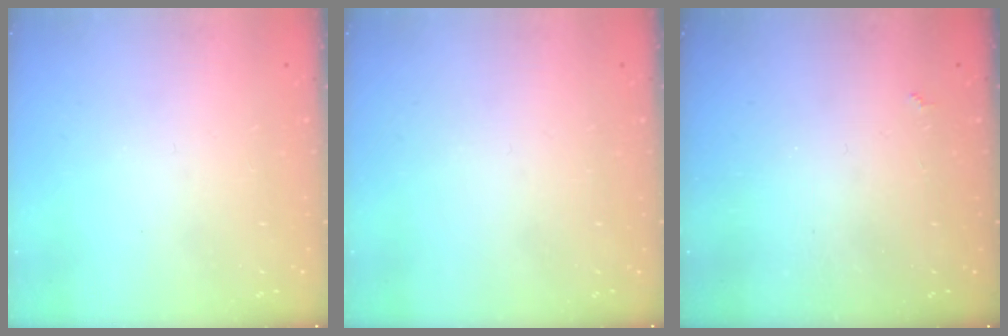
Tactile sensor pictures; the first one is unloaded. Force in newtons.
{"total": 0.0}
{"total": 1.4, "press": 1.3, "slide": 0.4}